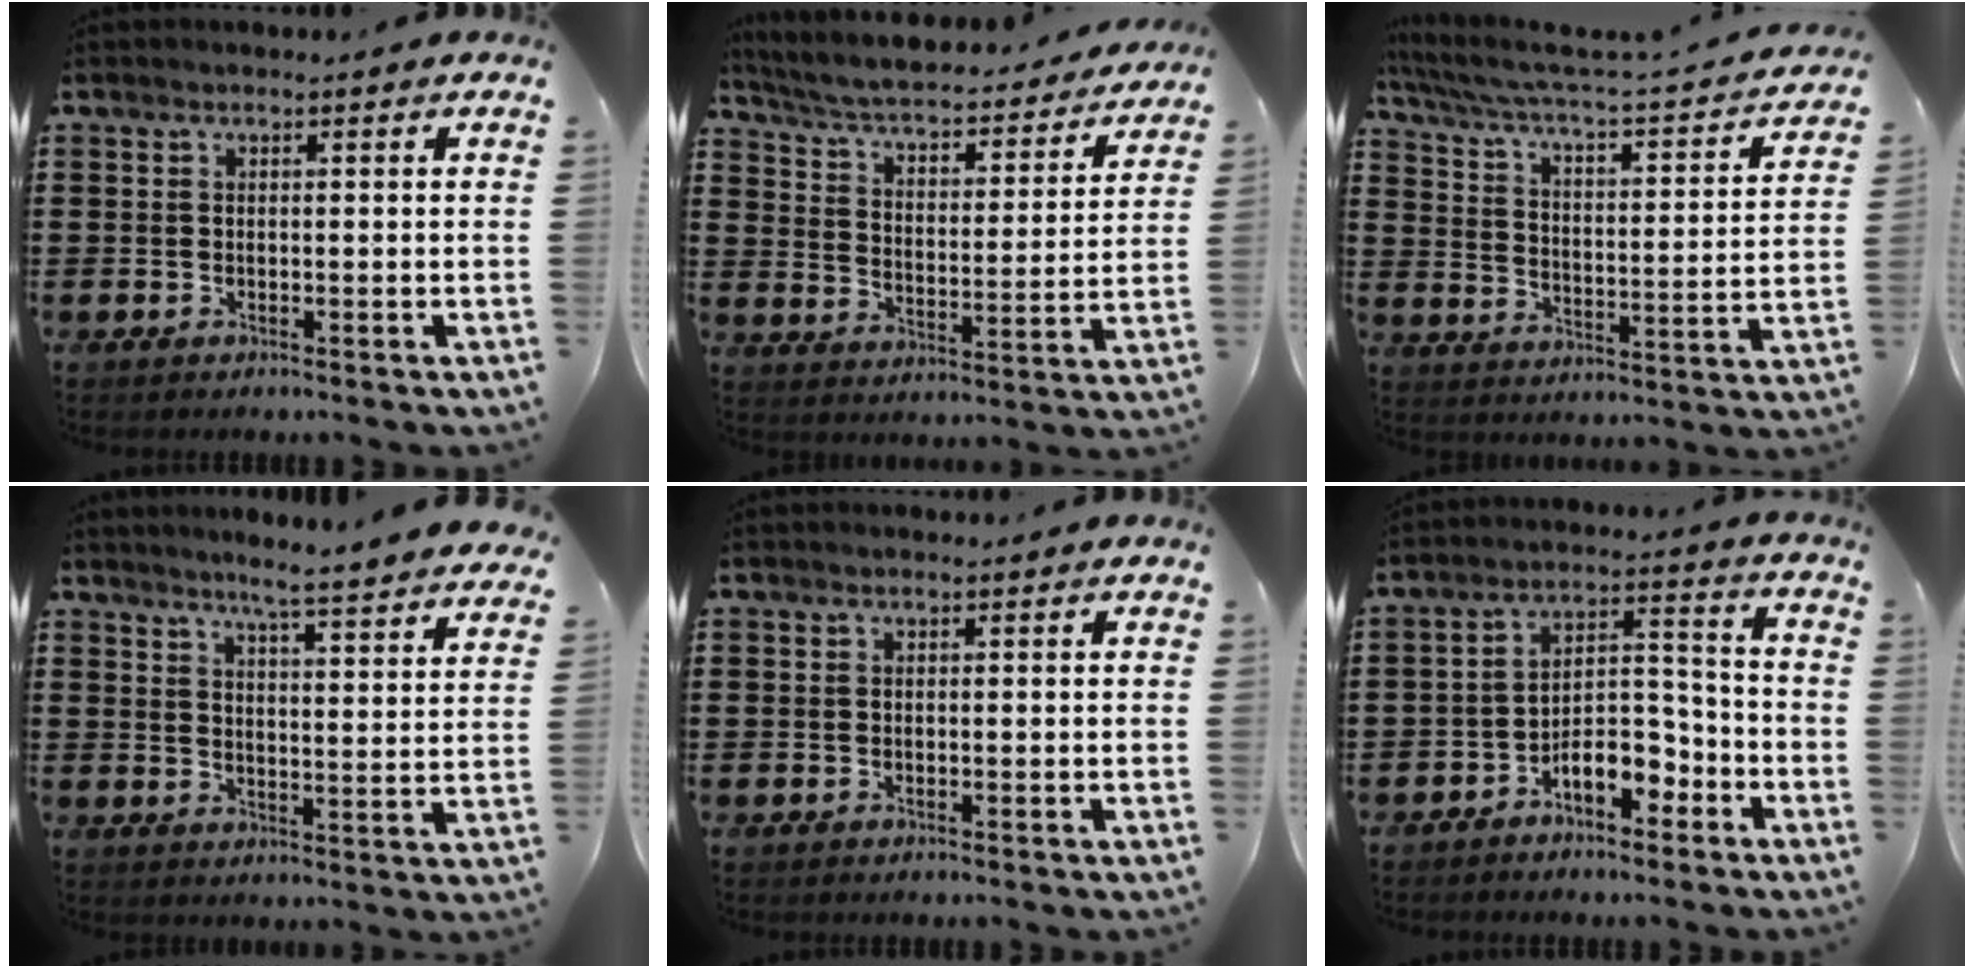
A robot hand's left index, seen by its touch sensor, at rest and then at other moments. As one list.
[{"total": 3.9, "force": [3.4, 0.5, 1.7], "torque": [-0.052, -0.032, 0.048]}, {"total": 3.0, "force": [2.3, 0.2, 1.9], "torque": [-0.054, -0.032, 0.026]}, {"total": 4.8, "force": [4.5, -1.0, 1.6], "torque": [-0.042, -0.032, 0.071]}, {"total": 0.0}, {"total": 7.3, "force": [-4.9, 3.4, 4.3], "torque": [-0.076, 0.023, -0.090]}]